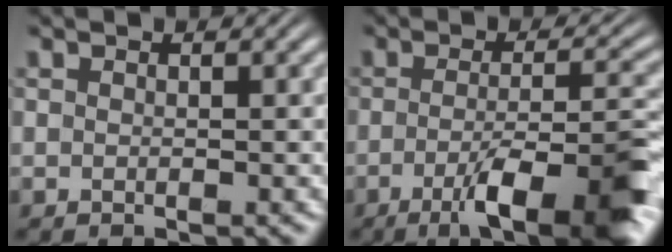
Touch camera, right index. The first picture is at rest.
{"total": 10.6, "force": [-4.8, 2.4, 9.1], "torque": [-0.126, -0.020, -0.062]}